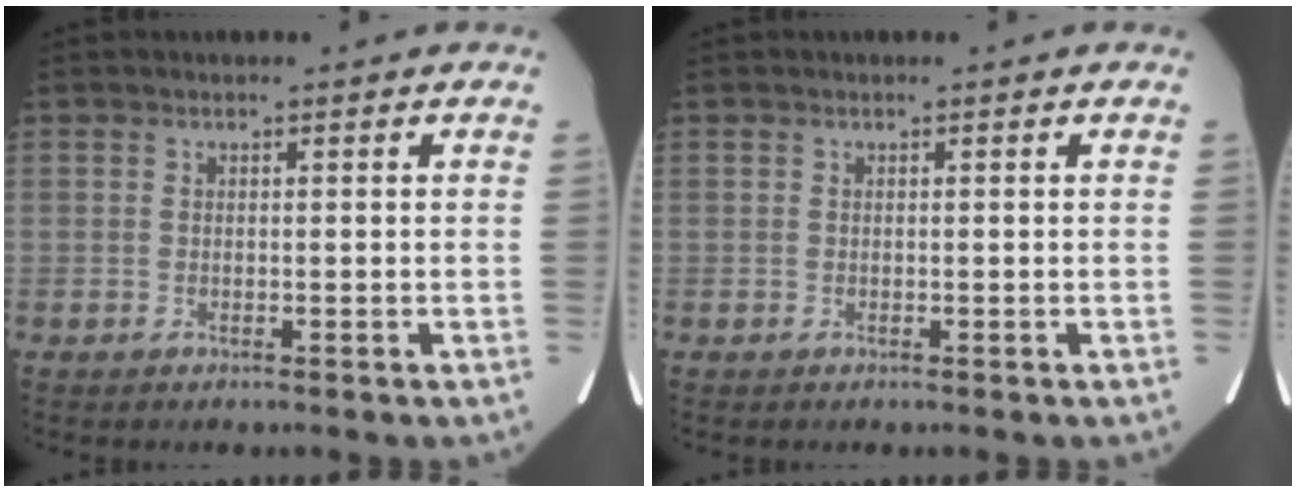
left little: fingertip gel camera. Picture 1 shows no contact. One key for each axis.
{"total": 0.0}